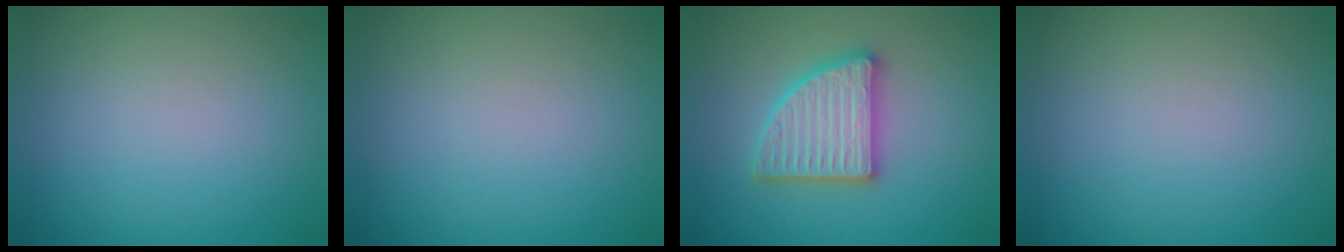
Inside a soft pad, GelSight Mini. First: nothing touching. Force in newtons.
{"total": 0.0}
{"total": 4.9, "press": 4.8, "slide": 0.7}
{"total": 0.0}